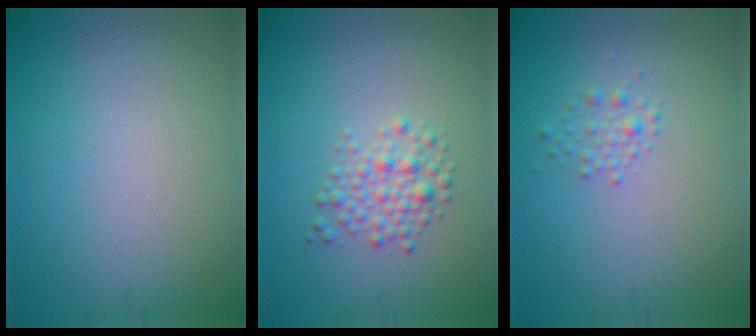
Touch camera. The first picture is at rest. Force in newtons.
{"total": 2.6, "press": 2.6, "slide": 0.1}
{"total": 1.3, "press": 1.3, "slide": 0.0}